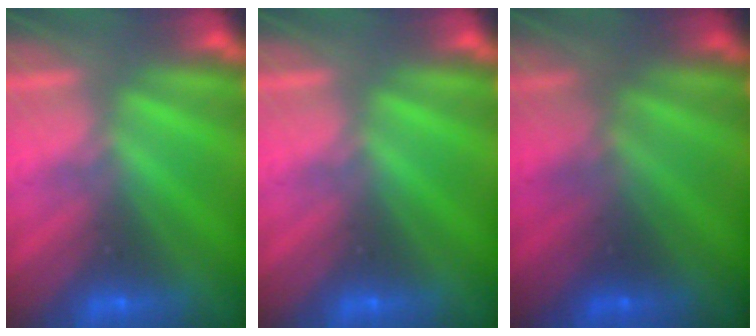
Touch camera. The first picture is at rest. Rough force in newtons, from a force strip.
{"total": 0.0}
{"total": 1.8}